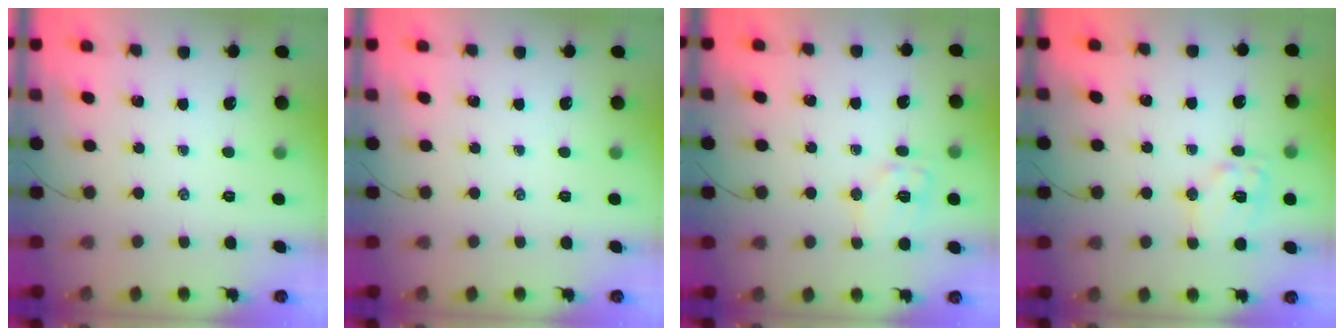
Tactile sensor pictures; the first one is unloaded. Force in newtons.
{"total": 0.0}
{"total": 9.7, "press": 9.7, "slide": 0.6}
{"total": 10.3, "press": 10.2, "slide": 1.4}